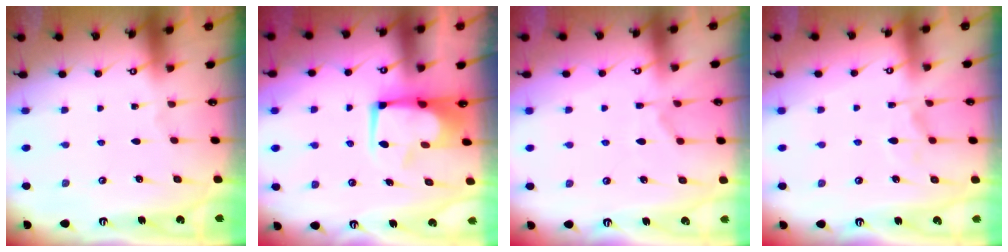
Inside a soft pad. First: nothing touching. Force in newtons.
{"total": 2.9, "press": 2.8, "slide": 0.8}
{"total": 1.9, "press": 1.4, "slide": 1.3}
{"total": 6.7, "press": 6.6, "slide": 1.2}